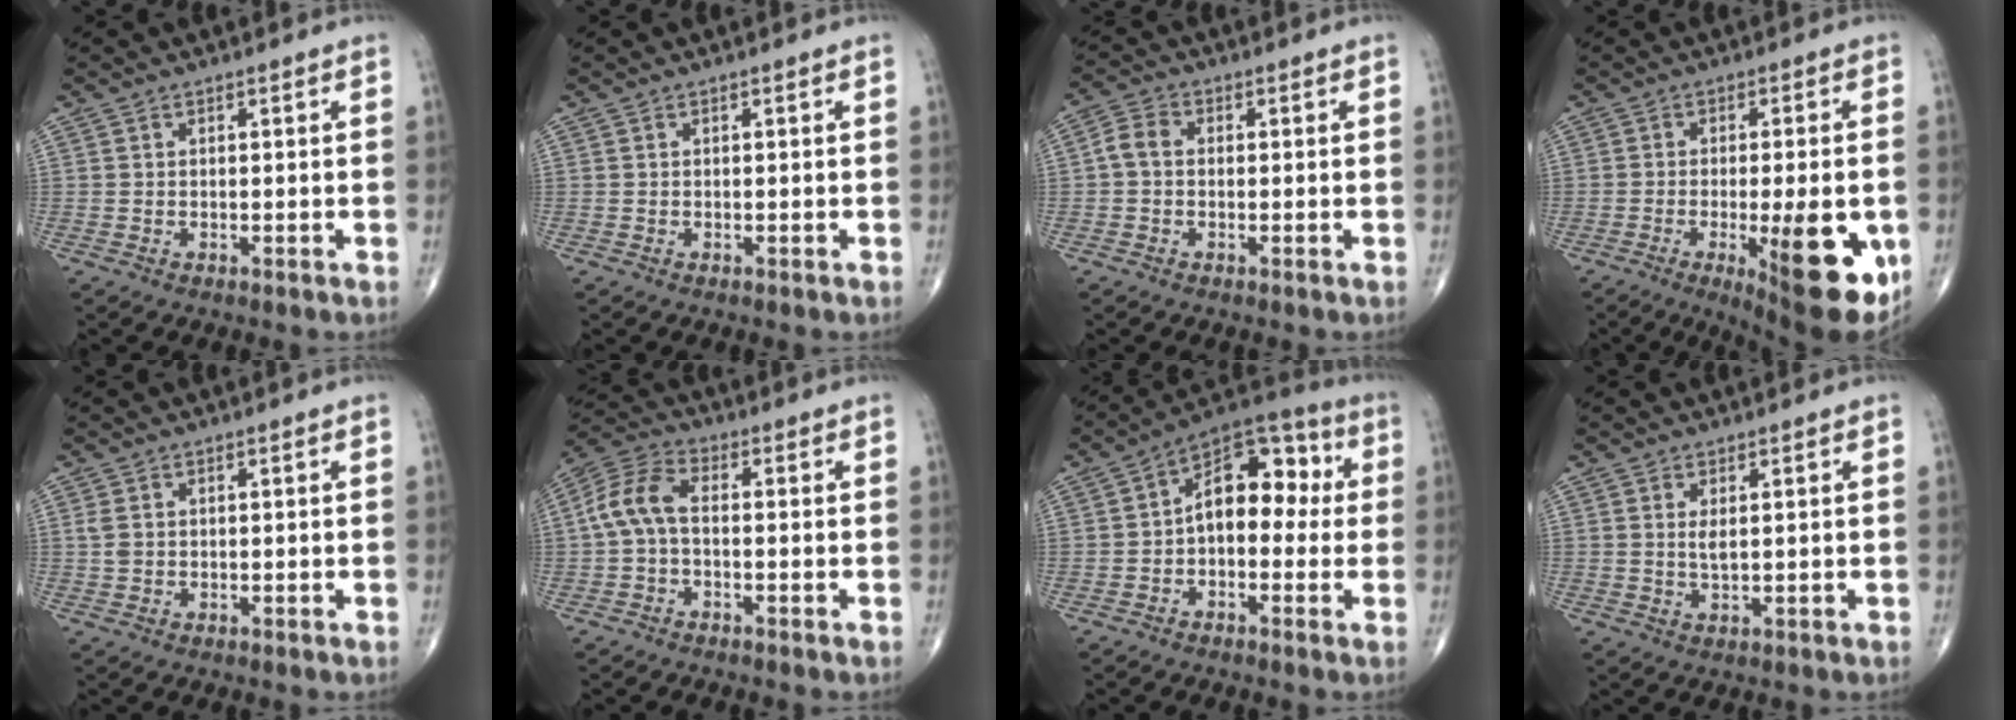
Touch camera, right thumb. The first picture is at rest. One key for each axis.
{"total": 0.0}
{"total": 3.9, "fx": 0.0, "fy": 2.9, "fz": 2.6, "tx": -0.046, "ty": 0.014, "tz": -0.009}
{"total": 17.6, "fx": -4.7, "fy": 5.3, "fz": 16.1, "tx": -0.185, "ty": -0.011, "tz": -0.046}
{"total": 1.7, "fx": 0.3, "fy": 1.2, "fz": 1.2, "tx": -0.033, "ty": 0.000, "tz": 0.009}
{"total": 7.7, "fx": -0.5, "fy": 4.2, "fz": 6.4, "tx": -0.136, "ty": 0.027, "tz": -0.022}
{"total": 12.7, "fx": 0.6, "fy": 7.8, "fz": 10.0, "tx": -0.113, "ty": 0.041, "tz": -0.008}
{"total": 2.2, "fx": 0.6, "fy": 0.7, "fz": 2.0, "tx": -0.040, "ty": -0.009, "tz": 0.016}